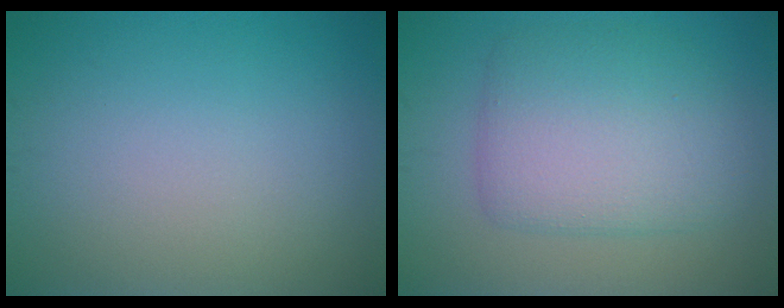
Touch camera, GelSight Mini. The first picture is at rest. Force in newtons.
{"total": 6.2, "press": 6.2, "slide": 0.2}